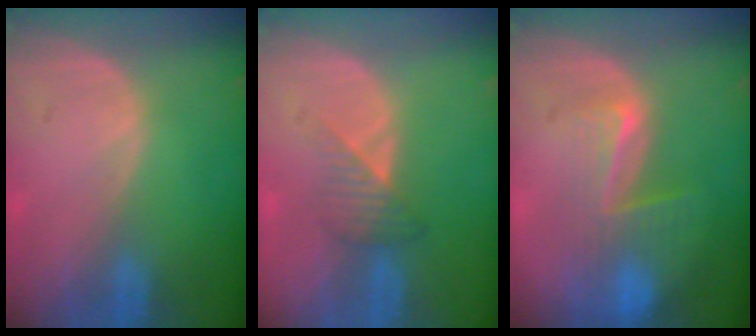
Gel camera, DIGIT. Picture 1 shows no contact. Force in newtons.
{"total": 3.3, "press": 3.1, "slide": 1.1}
{"total": 8.2, "press": 7.1, "slide": 4.1}